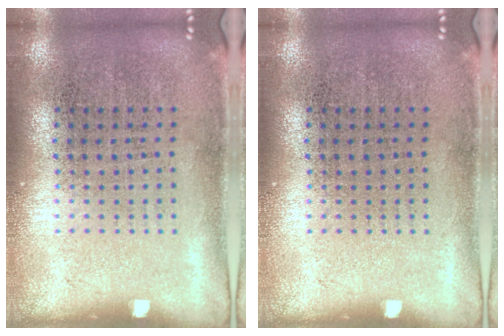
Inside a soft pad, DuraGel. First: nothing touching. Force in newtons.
{"total": 0.0}